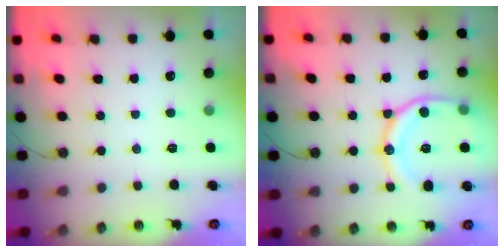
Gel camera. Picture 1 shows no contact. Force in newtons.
{"total": 16.9, "press": 16.8, "slide": 1.9}